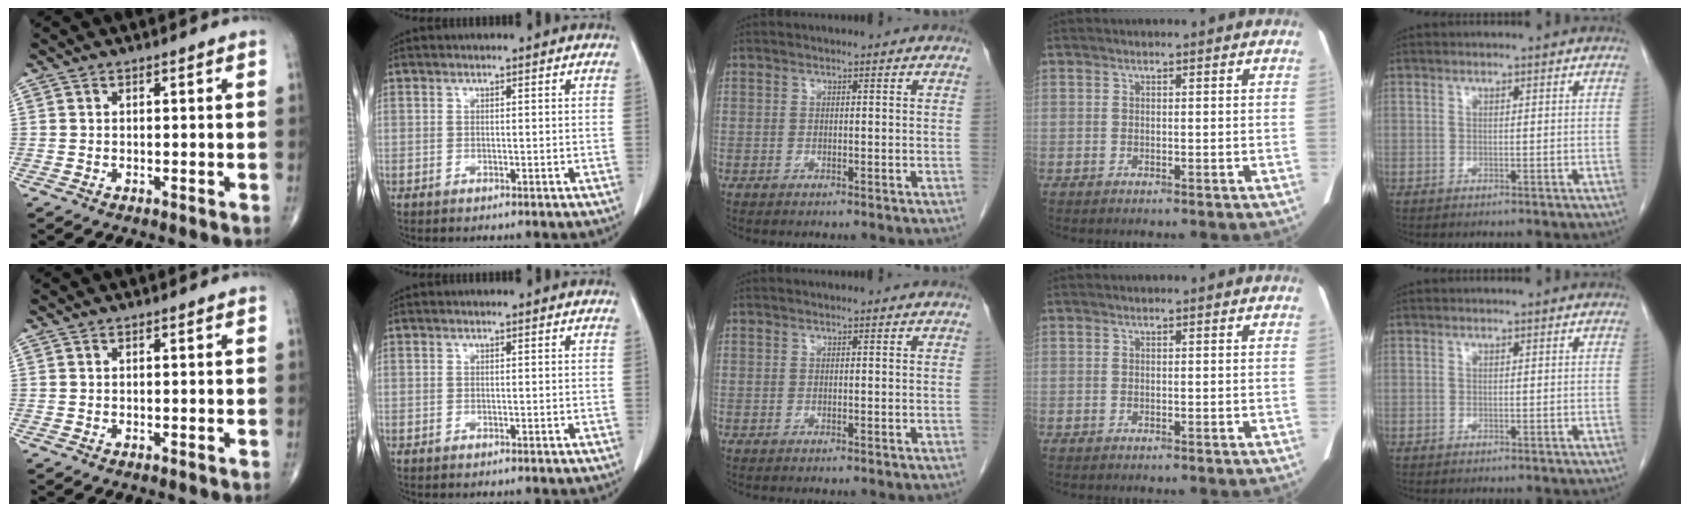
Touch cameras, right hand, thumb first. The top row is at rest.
{}